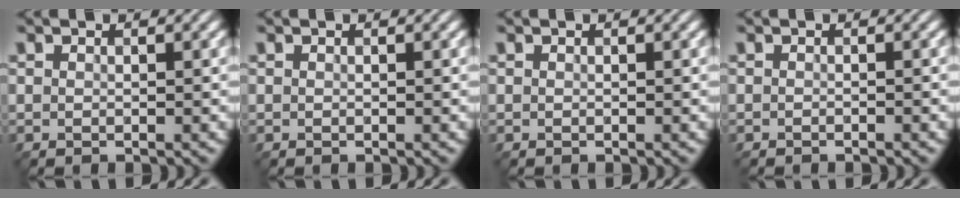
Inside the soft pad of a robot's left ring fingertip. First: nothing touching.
{"total": 0.0}
{"total": 0.0}
{"total": 0.7, "force": [-0.6, 0.1, 0.3], "torque": [-0.004, -0.003, -0.013]}